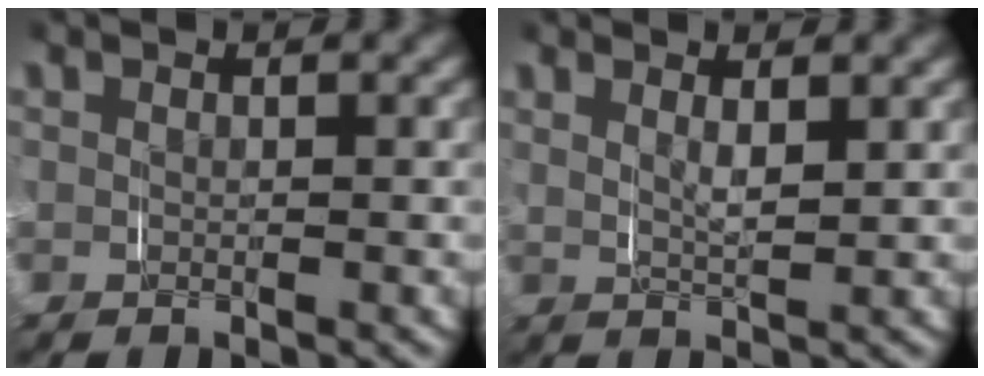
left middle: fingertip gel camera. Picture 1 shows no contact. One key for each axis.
{"total": 2.0, "fx": 1.2, "fy": 0.4, "fz": 1.5, "tx": -0.029, "ty": -0.009, "tz": 0.028}